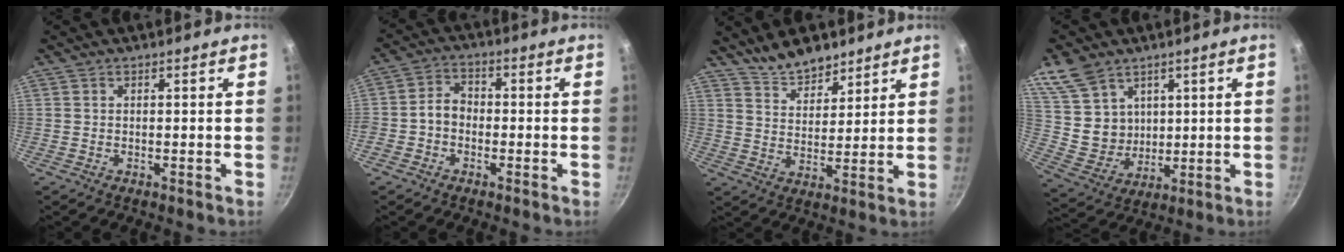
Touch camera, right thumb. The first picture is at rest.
{"total": 4.6, "force": [-1.6, 3.5, 2.5], "torque": [-0.028, 0.023, -0.040]}
{"total": 8.5, "force": [7.1, 3.4, 3.0], "torque": [-0.025, -0.046, 0.125]}
{"total": 11.8, "force": [6.3, 8.8, 4.8], "torque": [-0.065, -0.030, 0.137]}